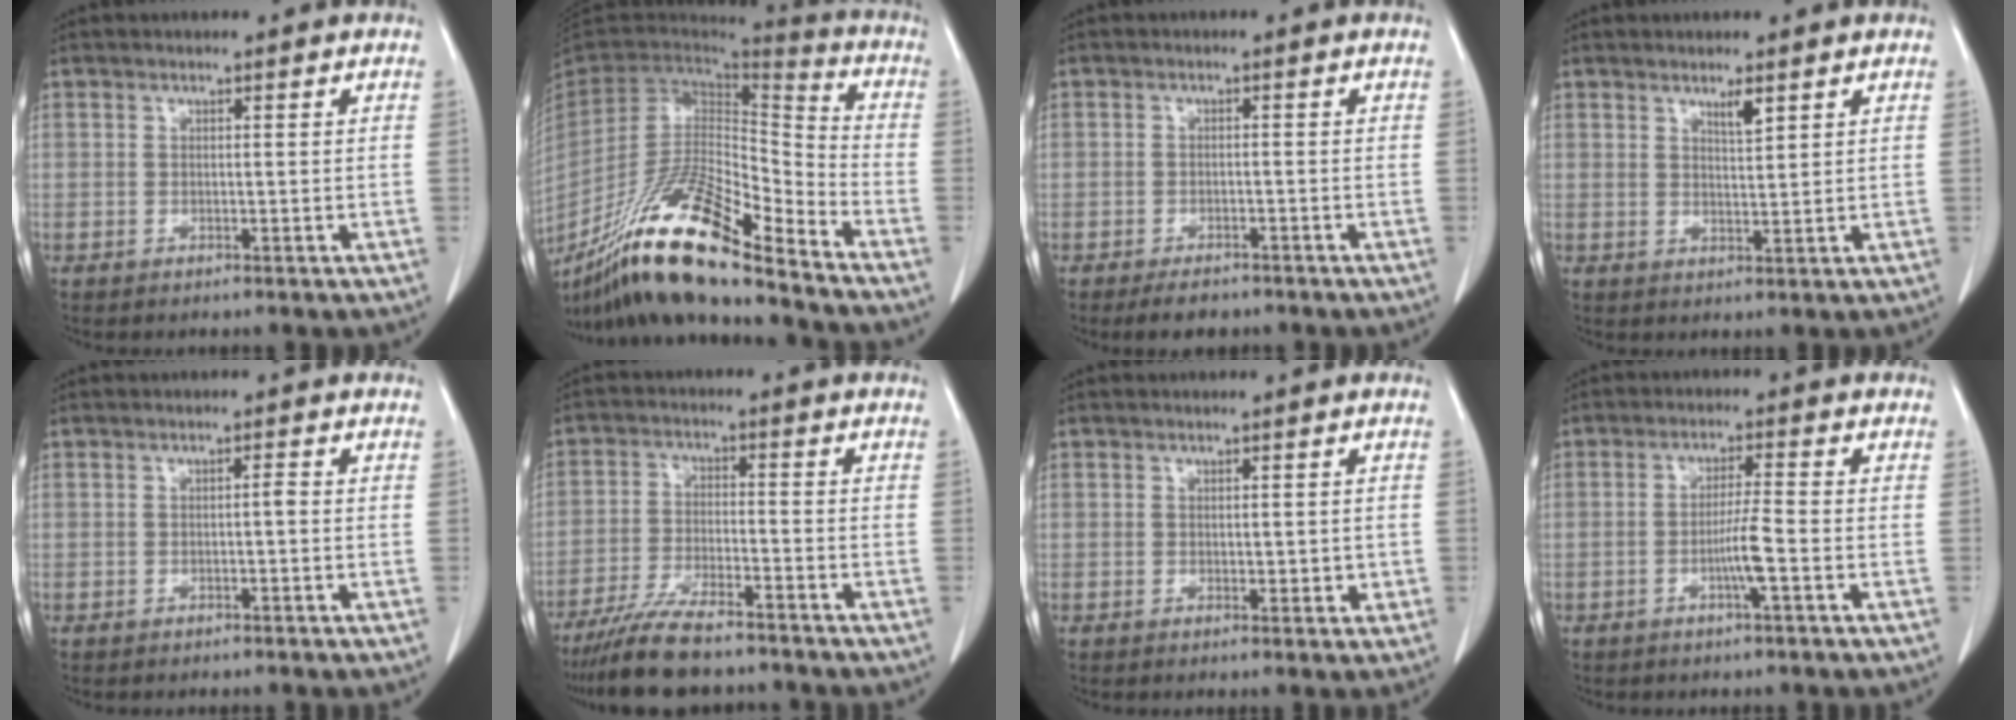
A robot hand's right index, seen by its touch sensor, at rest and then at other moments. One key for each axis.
{"total": 22.7, "fx": -16.9, "fy": 2.4, "fz": 15.0, "tx": -0.293, "ty": -0.030, "tz": -0.316}
{"total": 3.4, "fx": -2.6, "fy": 1.8, "fz": 1.2, "tx": -0.019, "ty": 0.001, "tz": -0.035}
{"total": 2.4, "fx": 1.6, "fy": 0.3, "fz": 1.8, "tx": -0.033, "ty": -0.005, "tz": 0.030}
{"total": 0.5, "fx": -0.1, "fy": 0.0, "fz": 0.5, "tx": -0.007, "ty": 0.002, "tz": -0.003}
{"total": 10.2, "fx": -8.8, "fy": 1.5, "fz": 5.0, "tx": -0.087, "ty": -0.026, "tz": -0.149}
{"total": 1.9, "fx": 0.0, "fy": 1.1, "fz": 1.6, "tx": -0.018, "ty": -0.001, "tz": 0.006}
{"total": 4.2, "fx": -1.5, "fy": -0.4, "fz": 4.0, "tx": -0.074, "ty": -0.004, "tz": -0.028}